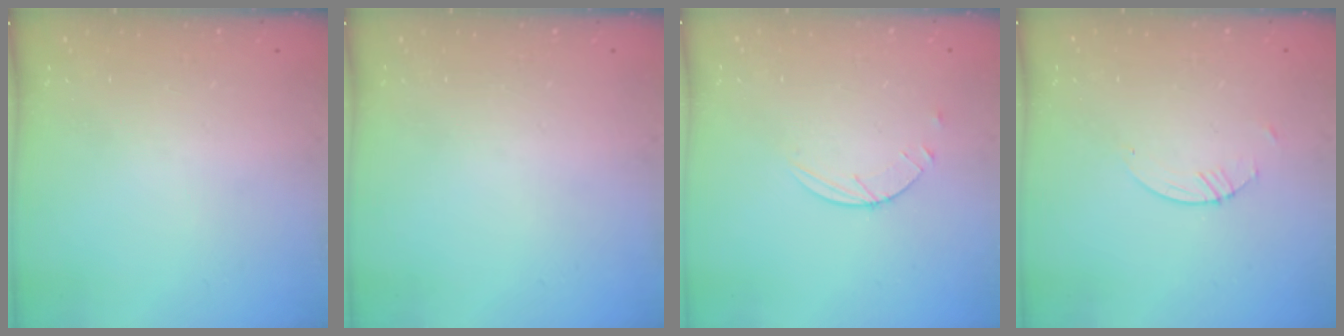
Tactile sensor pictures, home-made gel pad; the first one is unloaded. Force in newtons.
{"total": 0.0}
{"total": 2.5, "press": 2.4, "slide": 0.3}
{"total": 0.8, "press": 0.8, "slide": 0.2}